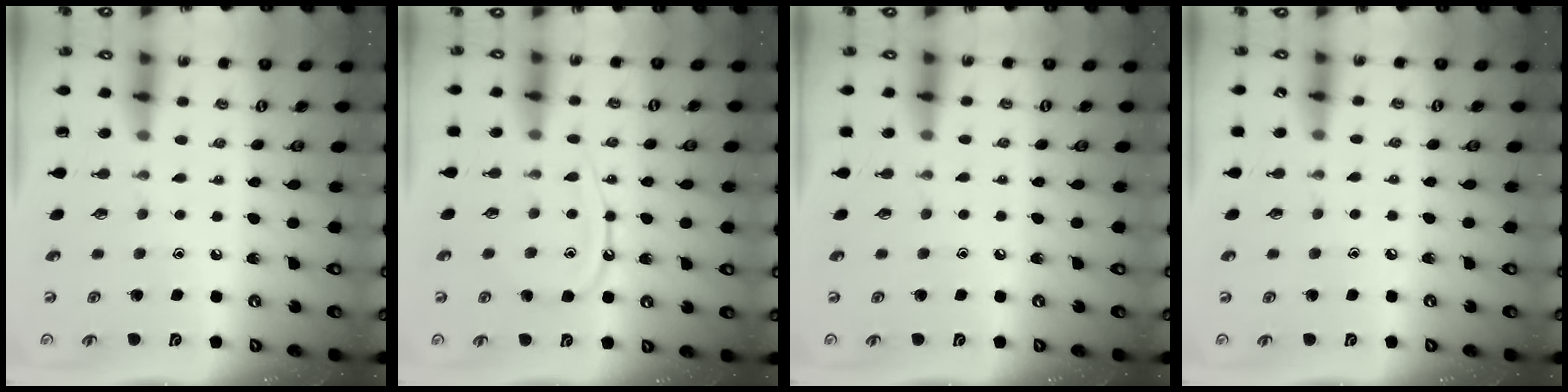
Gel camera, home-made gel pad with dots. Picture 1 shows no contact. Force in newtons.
{"total": 10.7, "press": 10.7, "slide": 0.6}
{"total": 3.2, "press": 3.2, "slide": 0.5}
{"total": 2.3, "press": 2.3, "slide": 0.4}